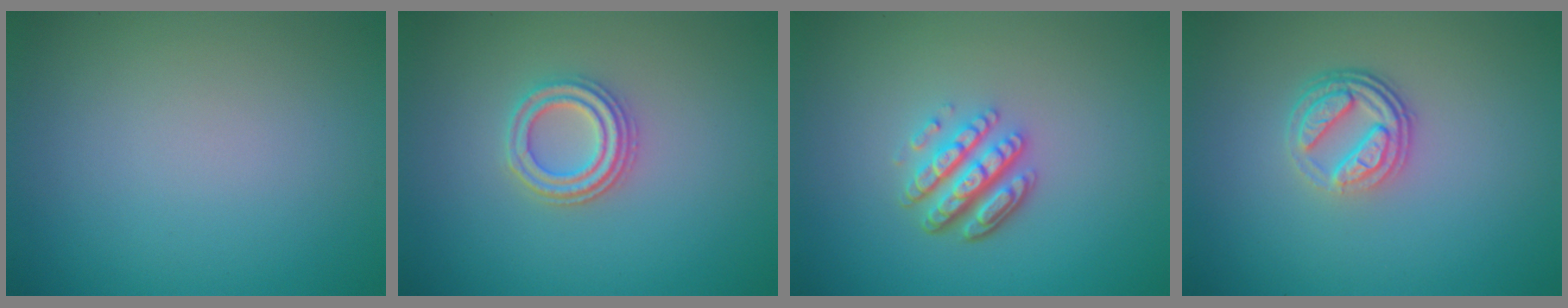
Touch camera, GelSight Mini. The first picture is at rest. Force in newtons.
{"total": 2.9, "press": 2.7, "slide": 1.2}
{"total": 4.4, "press": 3.3, "slide": 2.9}
{"total": 3.8, "press": 2.8, "slide": 2.6}